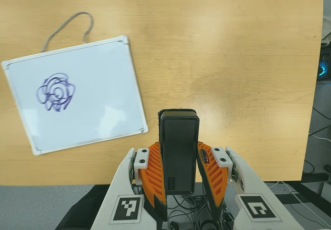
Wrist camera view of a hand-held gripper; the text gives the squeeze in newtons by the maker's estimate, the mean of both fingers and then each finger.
{"total": 4.2, "left": 2.8, "right": 5.6}